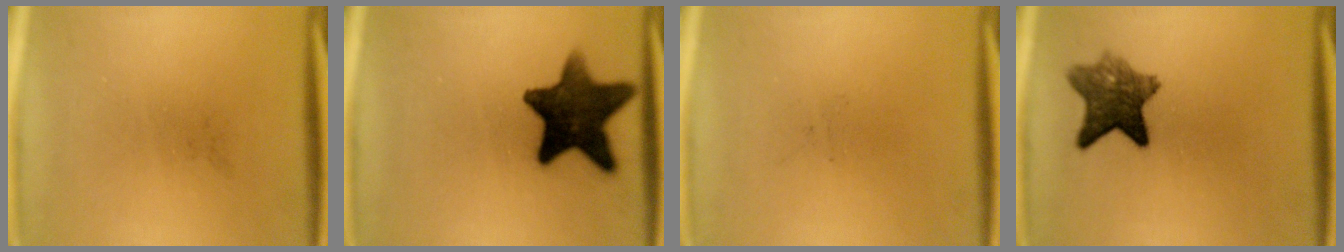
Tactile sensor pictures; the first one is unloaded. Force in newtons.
{"total": 14.3}
{"total": 0.0}
{"total": 7.5}